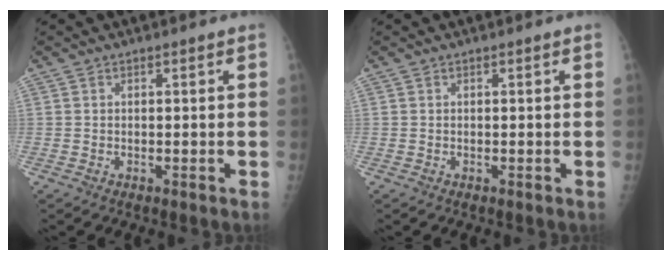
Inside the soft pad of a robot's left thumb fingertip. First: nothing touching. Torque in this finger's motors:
{"motor_torque": [0.50, -0.33, -0.14, -0.11, 0.00]}